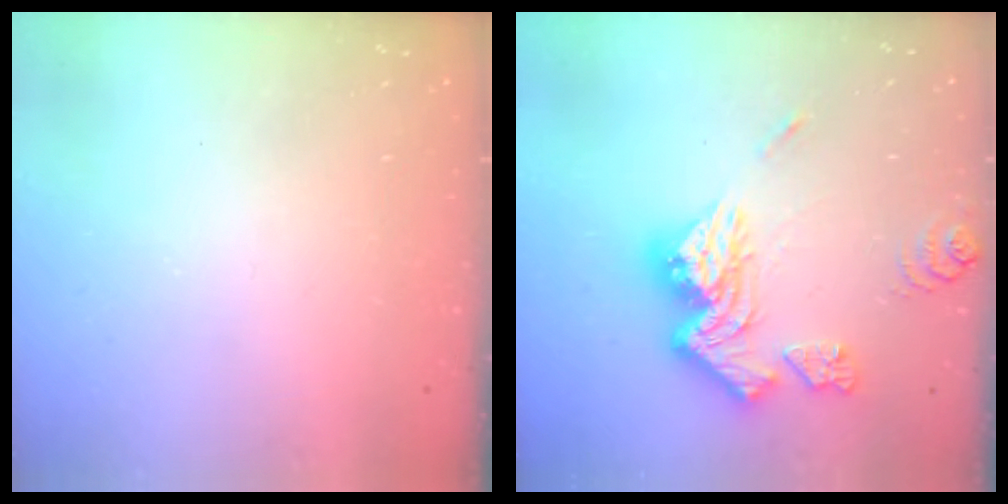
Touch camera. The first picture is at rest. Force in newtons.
{"total": 15.8, "press": 15.8, "slide": 1.4}